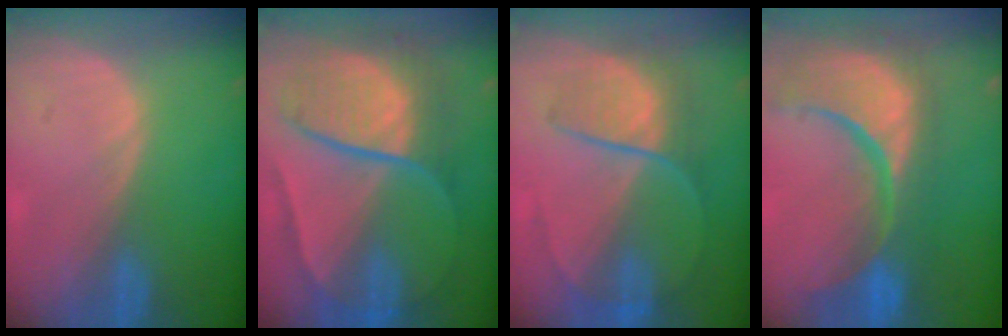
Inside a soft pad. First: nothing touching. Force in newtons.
{"total": 10.4, "press": 10.3, "slide": 1.1}
{"total": 7.1, "press": 6.7, "slide": 2.5}
{"total": 15.4, "press": 12.1, "slide": 9.6}